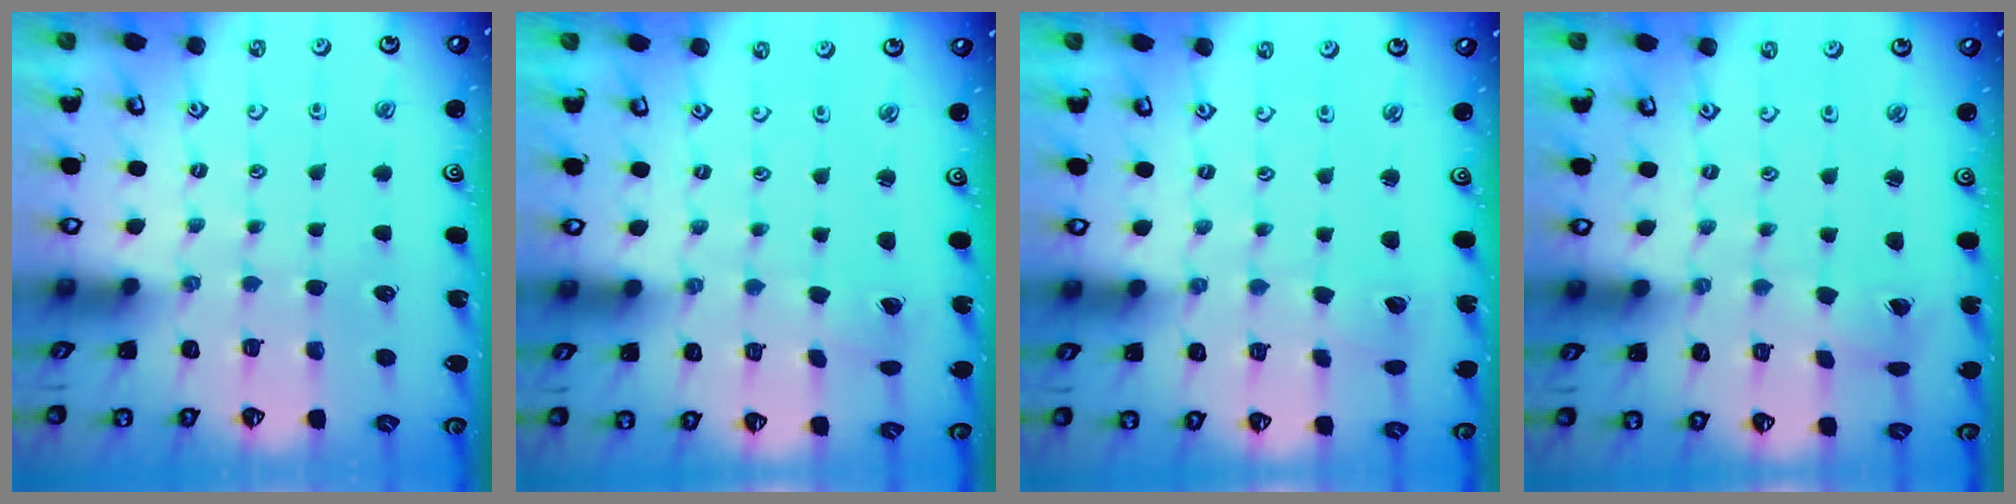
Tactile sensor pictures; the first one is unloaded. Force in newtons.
{"total": 1.2, "press": 1.2, "slide": 0.1}
{"total": 2.4, "press": 2.4, "slide": 0.2}
{"total": 1.3, "press": 1.3, "slide": 0.3}